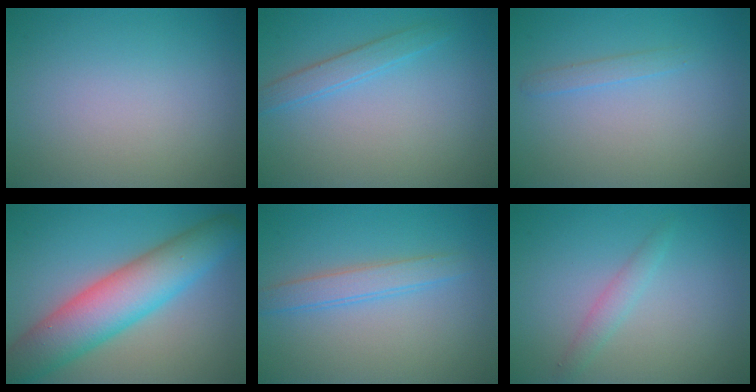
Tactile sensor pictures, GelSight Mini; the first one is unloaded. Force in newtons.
{"total": 1.9, "press": 1.9, "slide": 0.1}
{"total": 1.0, "press": 1.0, "slide": 0.0}
{"total": 8.7, "press": 8.7, "slide": 0.5}
{"total": 2.4, "press": 2.4, "slide": 0.1}
{"total": 1.1, "press": 1.1, "slide": 0.1}